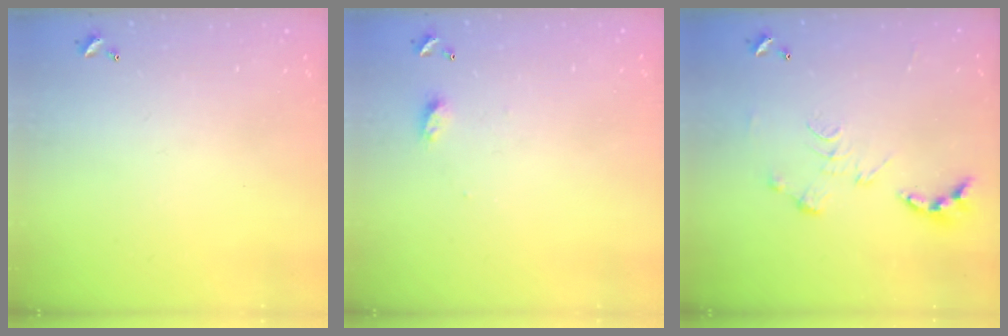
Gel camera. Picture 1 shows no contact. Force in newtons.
{"total": 4.0, "press": 4.0, "slide": 0.5}
{"total": 0.0}